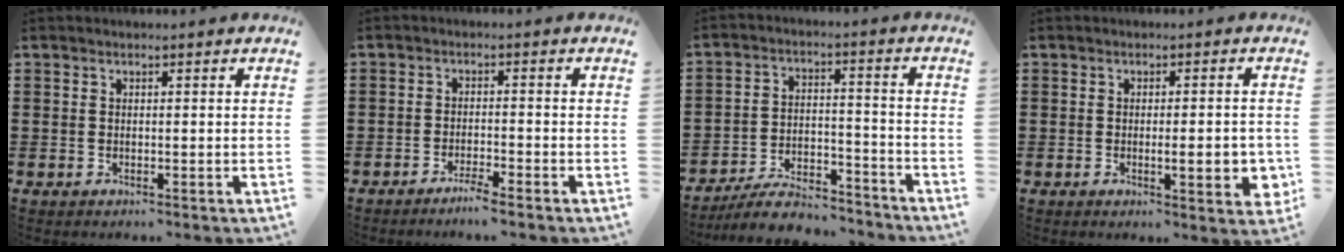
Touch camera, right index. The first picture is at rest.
{"total": 2.3, "force": [-2.1, -0.2, 1.1], "torque": [-0.019, 0.002, -0.038]}
{"total": 7.4, "force": [-6.9, 1.3, 2.2], "torque": [-0.046, 0.014, -0.134]}
{"total": 4.9, "force": [-1.0, 1.1, 4.7], "torque": [-0.059, -0.008, -0.017]}